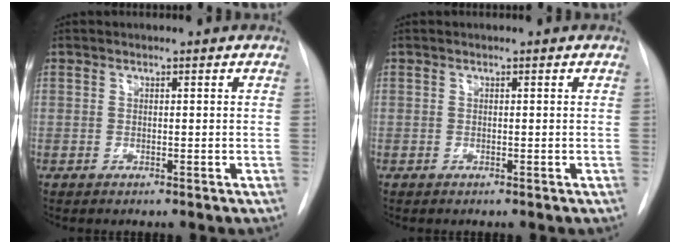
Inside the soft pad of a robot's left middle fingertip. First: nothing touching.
{"total": 0.0}